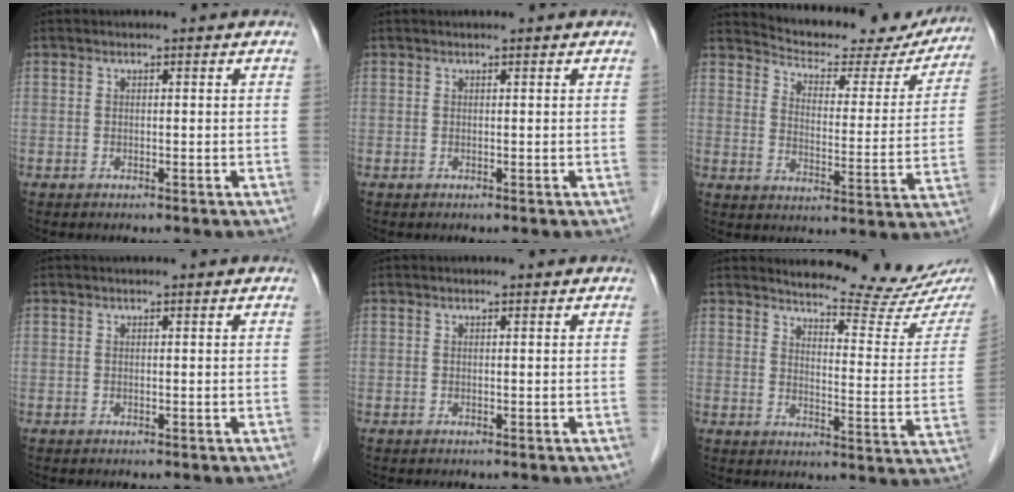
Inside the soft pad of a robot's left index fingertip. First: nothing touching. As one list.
[{"total": 0.7, "force": [0.6, 0.0, 0.2], "torque": [-0.003, 0.011, 0.012]}, {"total": 19.9, "force": [18.5, 5.4, 5.2], "torque": [-0.058, -0.027, 0.225]}, {"total": 1.0, "force": [0.9, -0.1, 0.4], "torque": [-0.008, 0.014, 0.016]}, {"total": 0.8, "force": [0.7, 0.0, 0.3], "torque": [-0.008, 0.007, 0.011]}, {"total": 15.3, "force": [14.4, 0.3, 5.0], "torque": [-0.066, -0.080, 0.167]}]